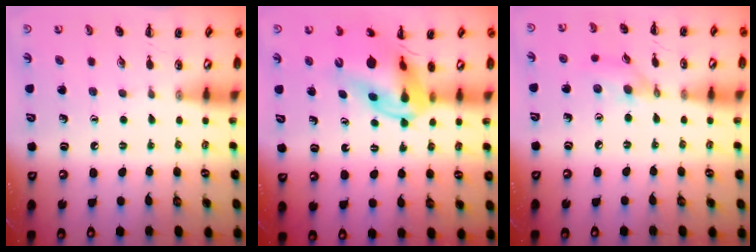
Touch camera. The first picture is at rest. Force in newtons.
{"total": 13.4, "press": 12.7, "slide": 4.3}
{"total": 7.6, "press": 7.5, "slide": 1.0}